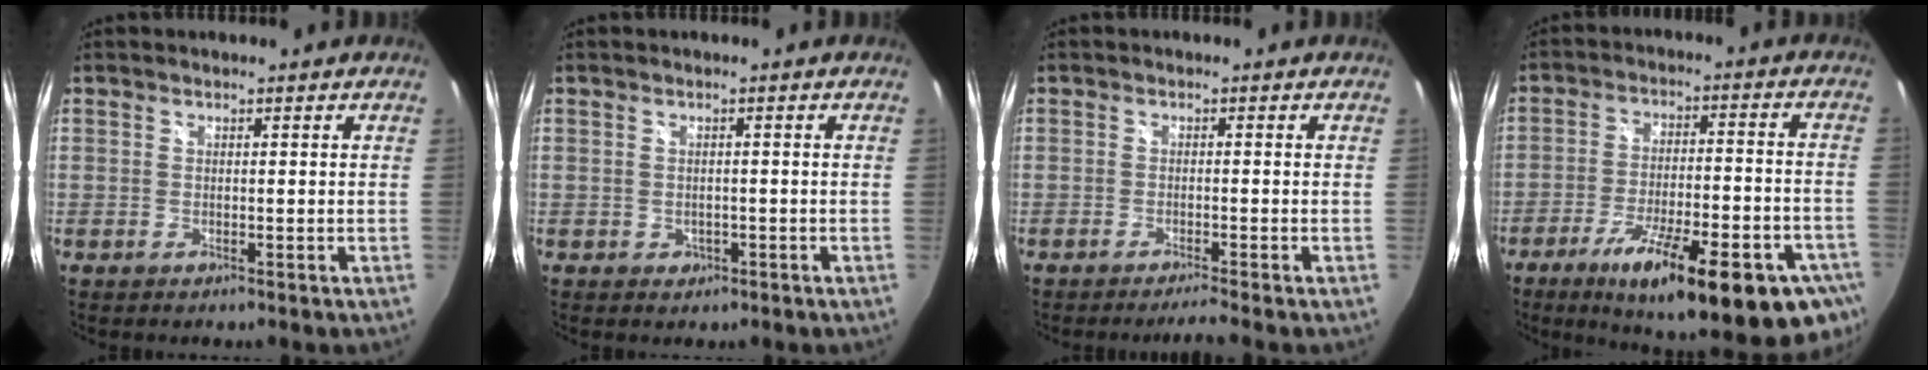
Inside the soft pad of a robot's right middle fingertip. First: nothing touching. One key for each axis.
{"total": 1.6, "fx": -0.5, "fy": 1.4, "fz": 0.6, "tx": -0.009, "ty": 0.000, "tz": -0.003}
{"total": 2.6, "fx": -2.3, "fy": -0.8, "fz": 0.9, "tx": -0.023, "ty": -0.007, "tz": -0.043}
{"total": 25.8, "fx": -15.0, "fy": 6.3, "fz": 20.1, "tx": -0.310, "ty": -0.053, "tz": -0.208}